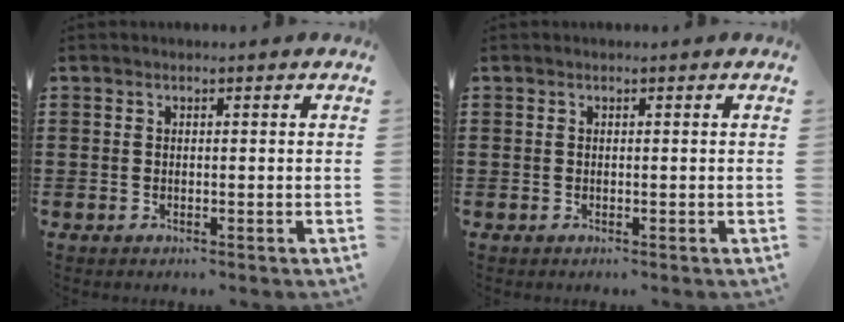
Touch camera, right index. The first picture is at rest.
{"total": 0.0}